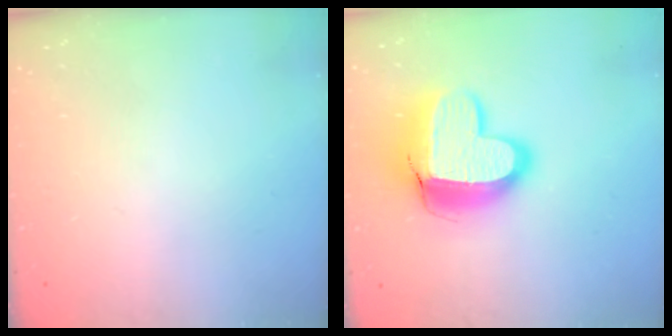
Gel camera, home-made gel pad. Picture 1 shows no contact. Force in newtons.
{"total": 17.3, "press": 17.2, "slide": 1.3}